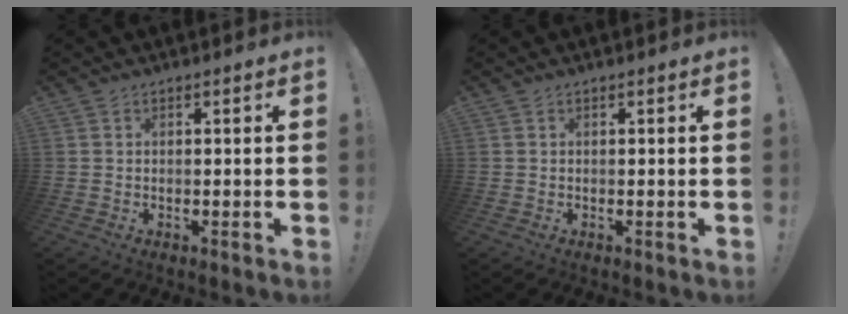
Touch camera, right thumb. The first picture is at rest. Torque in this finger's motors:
{"motor_torque": [-0.01, 0.02, -0.12, 0.11, 0.01]}